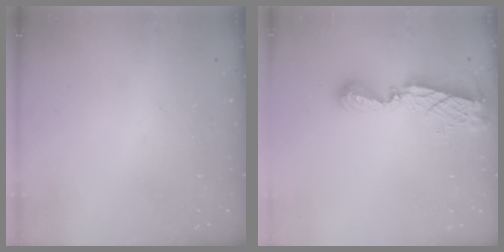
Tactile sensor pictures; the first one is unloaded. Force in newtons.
{"total": 7.9, "press": 7.9, "slide": 0.3}